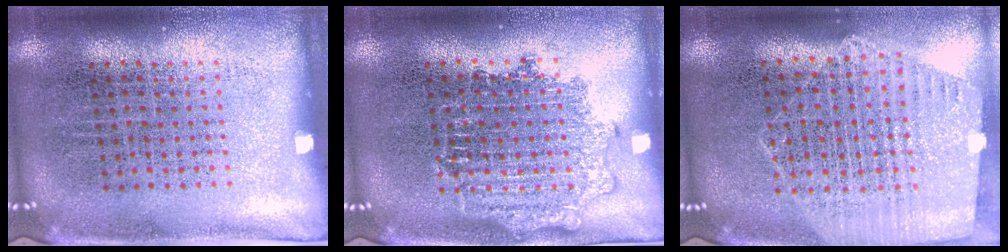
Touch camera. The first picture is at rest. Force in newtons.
{"total": 2.4, "press": 2.4, "slide": 0.3}
{"total": 1.2, "press": 1.2, "slide": 0.1}